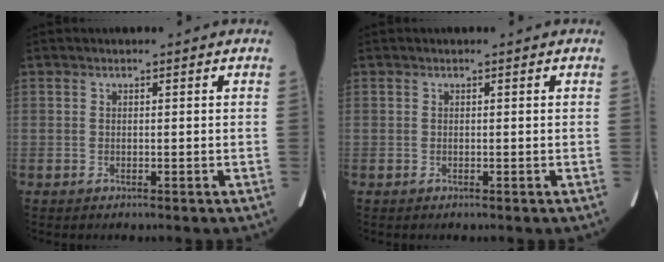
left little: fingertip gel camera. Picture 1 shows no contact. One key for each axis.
{"total": 0.0}